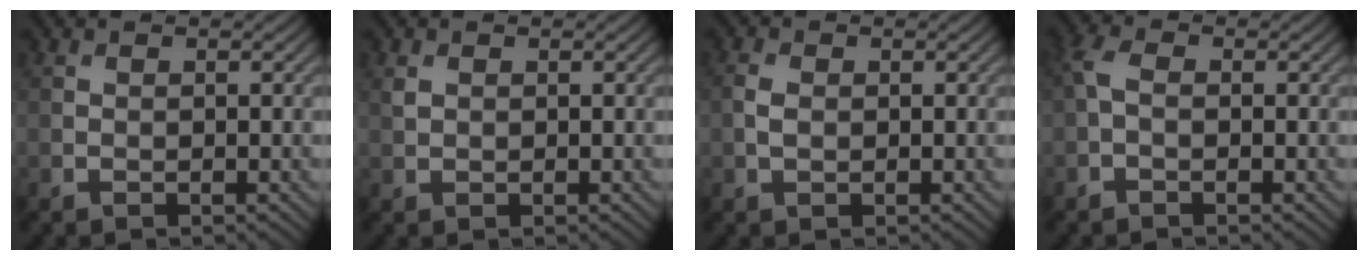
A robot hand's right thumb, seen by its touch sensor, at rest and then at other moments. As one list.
[{"total": 1.1, "force": [0.5, 0.8, 0.6], "torque": [-0.017, 0.000, 0.012]}, {"total": 1.9, "force": [0.0, 1.3, 1.4], "torque": [-0.037, 0.001, -0.001]}, {"total": 2.7, "force": [-0.1, 1.5, 2.3], "torque": [-0.058, 0.009, -0.010]}]